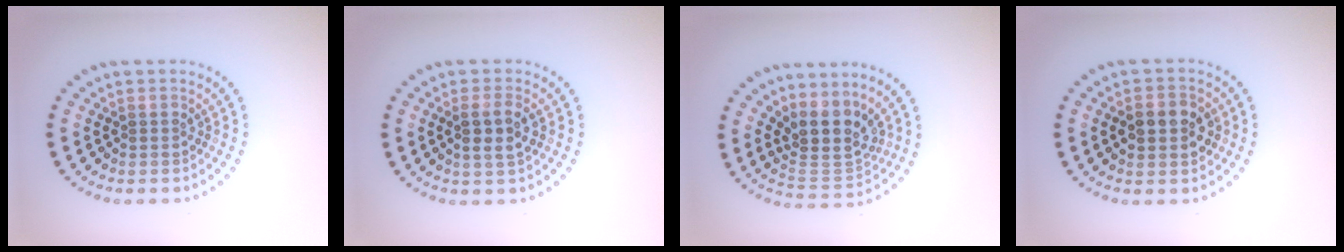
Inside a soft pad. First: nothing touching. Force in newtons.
{"total": 2.4, "press": 2.3, "slide": 0.8}
{"total": 4.3, "press": 3.4, "slide": 2.5}
{"total": 3.6, "press": 3.6, "slide": 0.1}